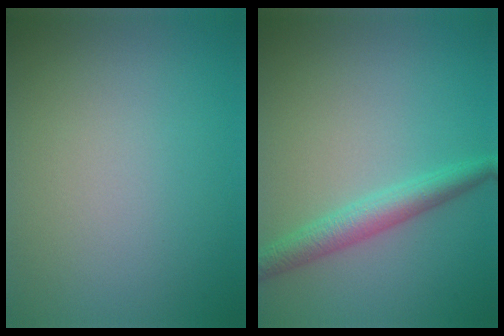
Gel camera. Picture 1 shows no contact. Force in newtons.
{"total": 3.1, "press": 3.1, "slide": 0.1}